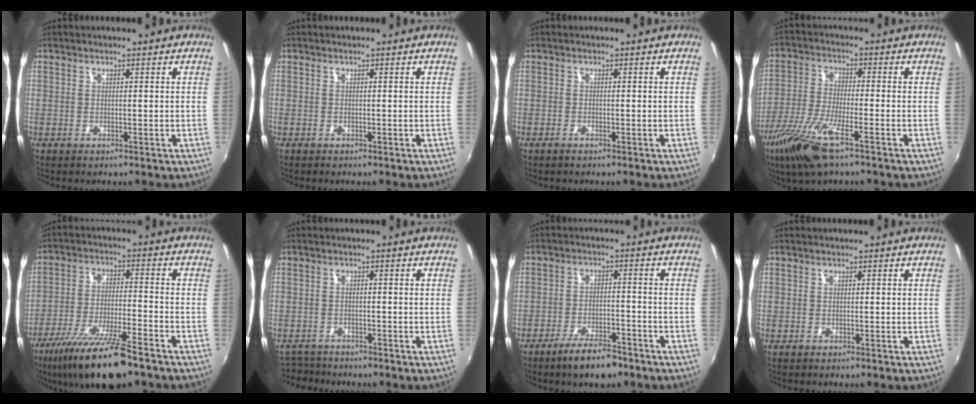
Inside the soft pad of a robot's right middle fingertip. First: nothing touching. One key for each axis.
{"total": 0.0}
{"total": 0.7, "fx": -0.6, "fy": 0.1, "fz": 0.4, "tx": -0.008, "ty": -0.001, "tz": -0.012}
{"total": 11.9, "fx": -7.2, "fy": 2.3, "fz": 9.2, "tx": -0.201, "ty": -0.025, "tz": -0.142}
{"total": 15.6, "fx": -11.6, "fy": 2.4, "fz": 10.1, "tx": -0.203, "ty": -0.034, "tz": -0.200}
{"total": 3.7, "fx": -3.5, "fy": 1.1, "fz": 0.0, "tx": -0.017, "ty": -0.008, "tz": -0.065}
{"total": 7.5, "fx": -5.7, "fy": 2.1, "fz": 4.4, "tx": -0.096, "ty": -0.003, "tz": -0.092}
{"total": 0.0}